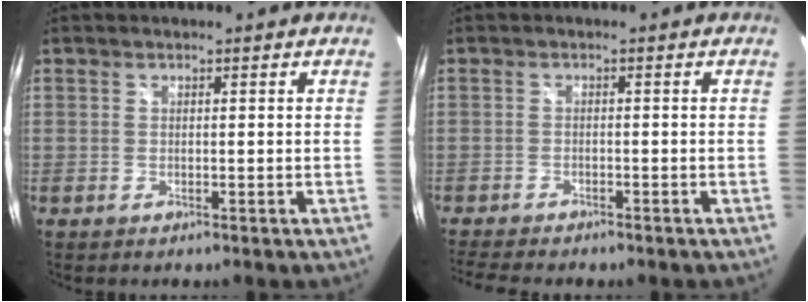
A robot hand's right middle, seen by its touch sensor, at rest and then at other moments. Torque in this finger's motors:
{"motor_torque": [1.10, -1.04, 0.15, 0.06]}